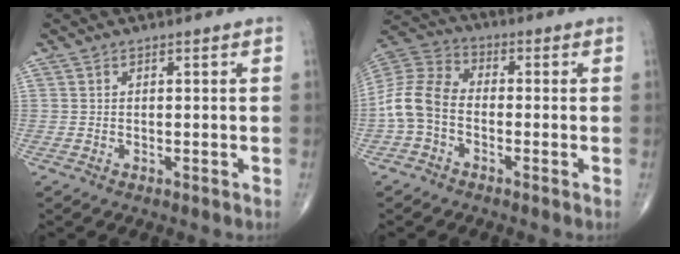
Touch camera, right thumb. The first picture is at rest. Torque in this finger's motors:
{"motor_torque": [0.53, 1.14, 0.14, -0.14, 0.12]}